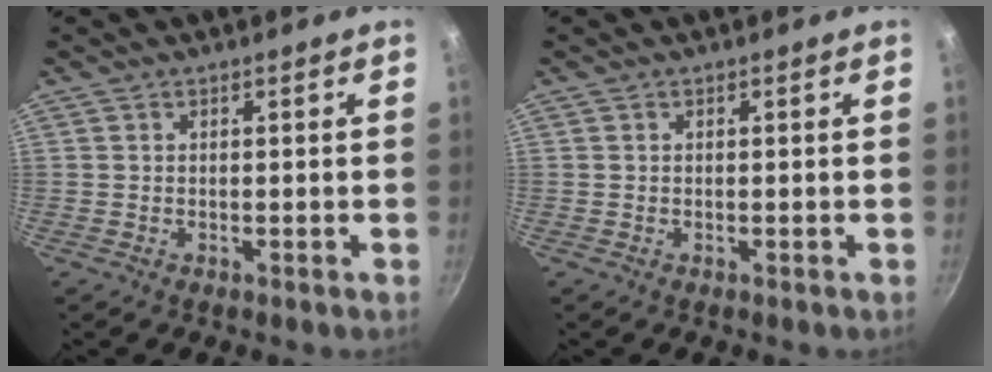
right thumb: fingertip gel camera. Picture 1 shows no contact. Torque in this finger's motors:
{"motor_torque": [0.03, -0.03, 0.23, 0.01, 0.03]}